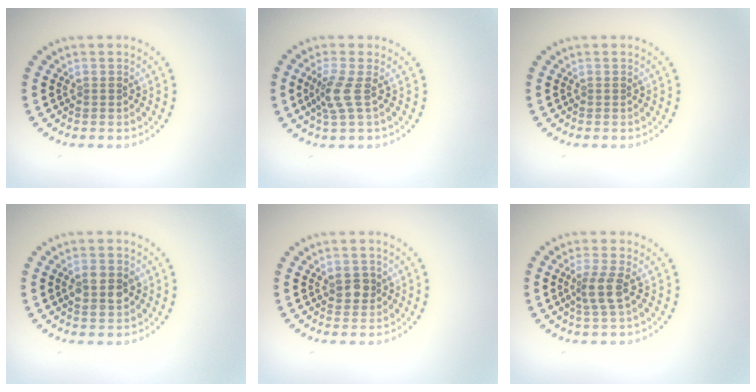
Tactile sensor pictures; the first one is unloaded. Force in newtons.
{"total": 2.2, "press": 1.8, "slide": 1.4}
{"total": 0.0}
{"total": 2.8, "press": 2.8, "slide": 0.0}
{"total": 1.8, "press": 1.8, "slide": 0.4}
{"total": 2.5, "press": 1.9, "slide": 1.6}